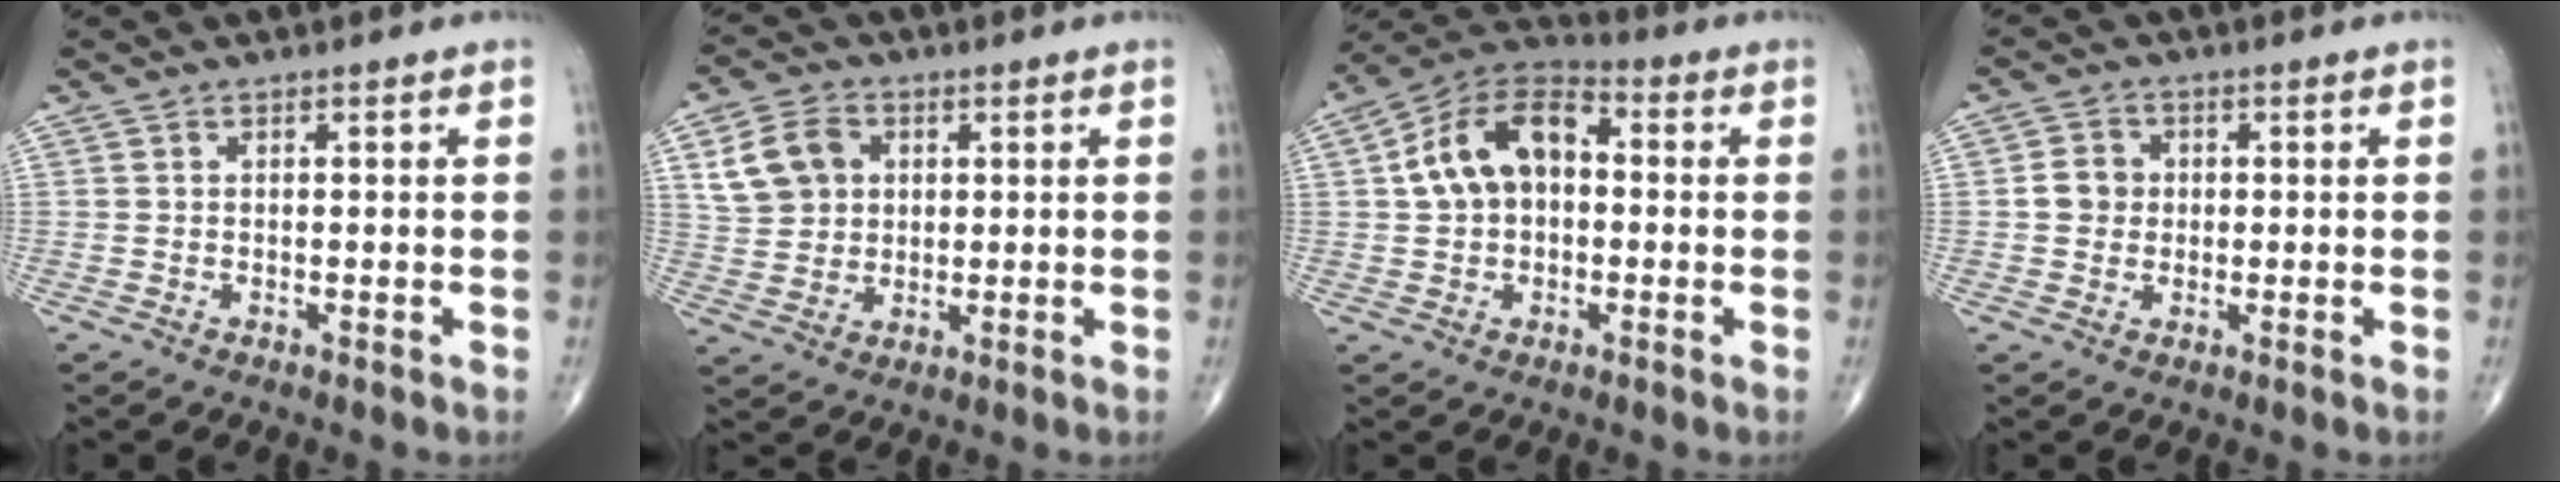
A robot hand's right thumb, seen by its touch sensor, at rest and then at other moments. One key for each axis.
{"total": 8.9, "fx": 2.8, "fy": 7.1, "fz": 4.6, "tx": -0.069, "ty": 0.000, "tz": 0.055}
{"total": 13.1, "fx": 1.2, "fy": 8.7, "fz": 9.8, "tx": -0.156, "ty": 0.034, "tz": 0.007}
{"total": 2.6, "fx": -0.2, "fy": 2.5, "fz": 0.9, "tx": -0.001, "ty": 0.006, "tz": -0.008}